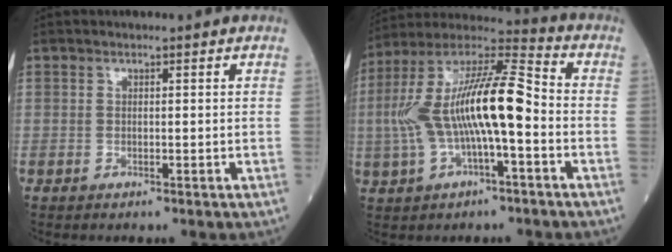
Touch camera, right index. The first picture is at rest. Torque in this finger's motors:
{"motor_torque": [1.27, -0.73, 1.05, 0.21]}